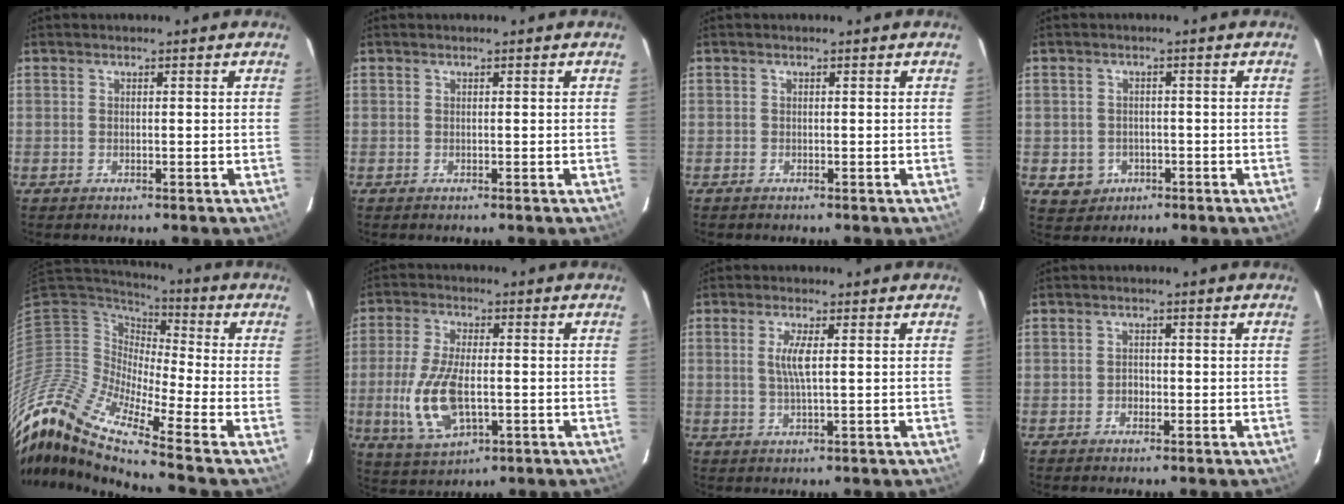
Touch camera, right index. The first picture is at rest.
{"total": 0.0}
{"total": 0.7, "force": [-0.4, 0.6, -0.2], "torque": [0.002, 0.003, -0.005]}
{"total": 4.7, "force": [-1.3, 4.4, 0.7], "torque": [-0.021, 0.013, -0.008]}
{"total": 16.3, "force": [-13.1, 1.4, 9.6], "torque": [-0.167, -0.031, -0.272]}
{"total": 12.4, "force": [-2.2, 5.7, 10.8], "torque": [-0.230, -0.009, -0.034]}
{"total": 3.8, "force": [0.7, 0.3, 3.7], "torque": [-0.073, -0.003, 0.014]}
{"total": 1.5, "force": [-0.6, 1.2, 0.4], "torque": [-0.005, 0.003, -0.008]}